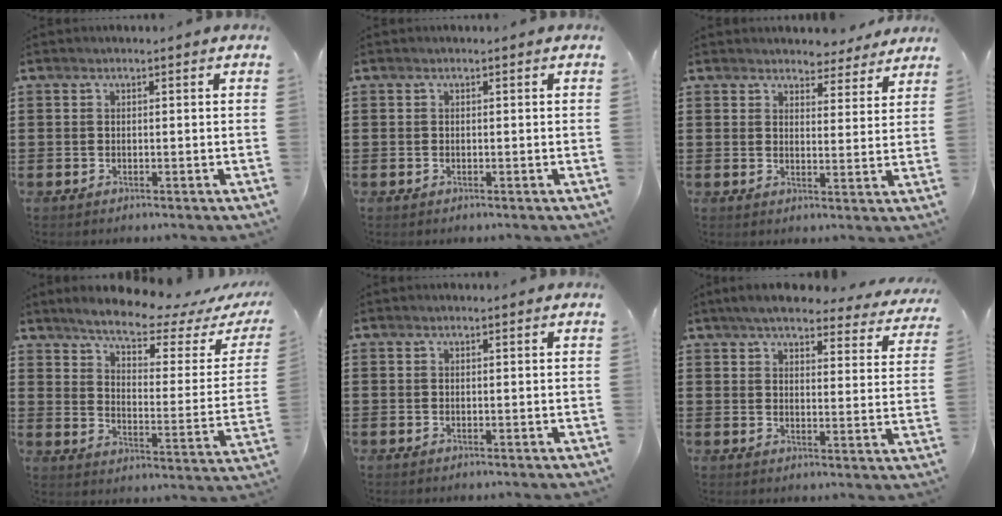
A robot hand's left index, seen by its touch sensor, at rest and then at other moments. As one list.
[{"total": 0.0}, {"total": 3.9, "force": [3.8, 0.7, 0.1], "torque": [-0.009, -0.016, 0.068]}, {"total": 7.0, "force": [6.2, 0.6, 3.2], "torque": [-0.083, -0.038, 0.105]}, {"total": 0.0}, {"total": 5.4, "force": [4.9, 0.5, 2.2], "torque": [-0.053, -0.024, 0.083]}]